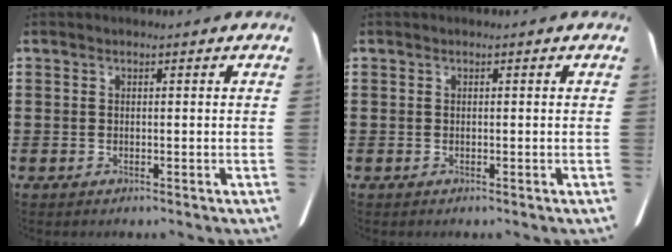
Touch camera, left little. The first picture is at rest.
{"total": 0.0}